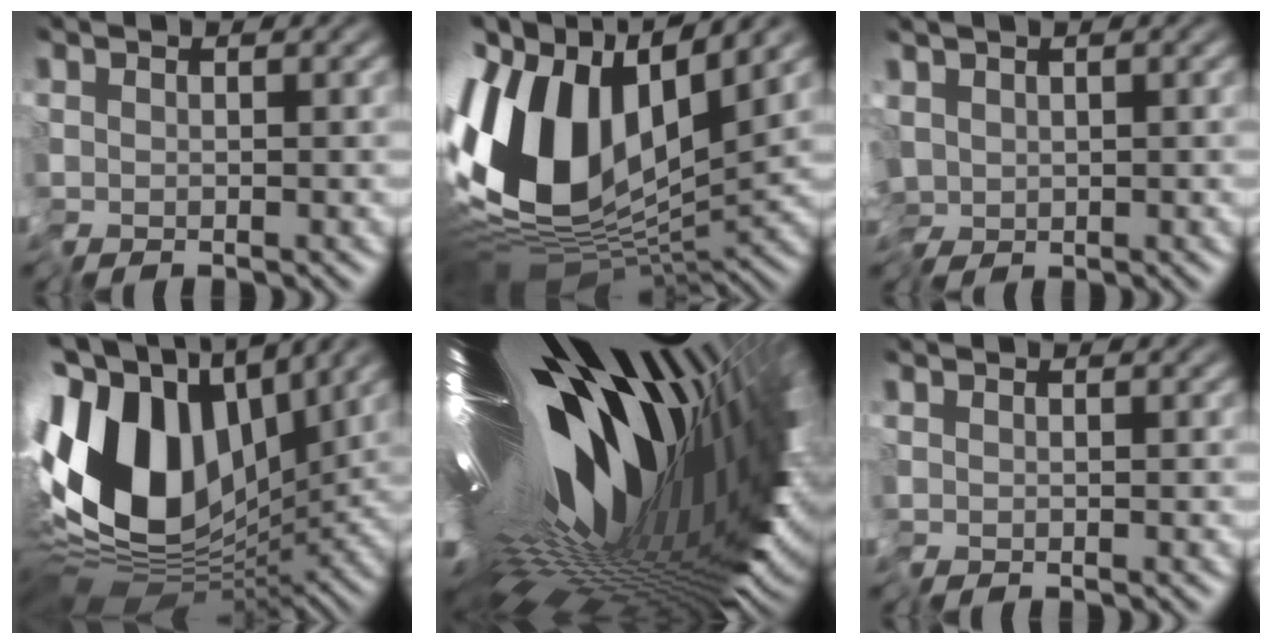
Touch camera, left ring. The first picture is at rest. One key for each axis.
{"total": 13.2, "fx": 1.6, "fy": 6.7, "fz": 11.3, "tx": -0.234, "ty": 0.005, "tz": 0.021}
{"total": 4.5, "fx": -0.3, "fy": 2.9, "fz": 3.3, "tx": -0.054, "ty": -0.011, "tz": 0.007}
{"total": 15.0, "fx": 2.1, "fy": 9.4, "fz": 11.4, "tx": -0.242, "ty": 0.013, "tz": 0.029}
{"total": 20.0, "fx": 4.8, "fy": 6.9, "fz": 18.1, "tx": -0.283, "ty": -0.025, "tz": 0.077}
{"total": 0.0}